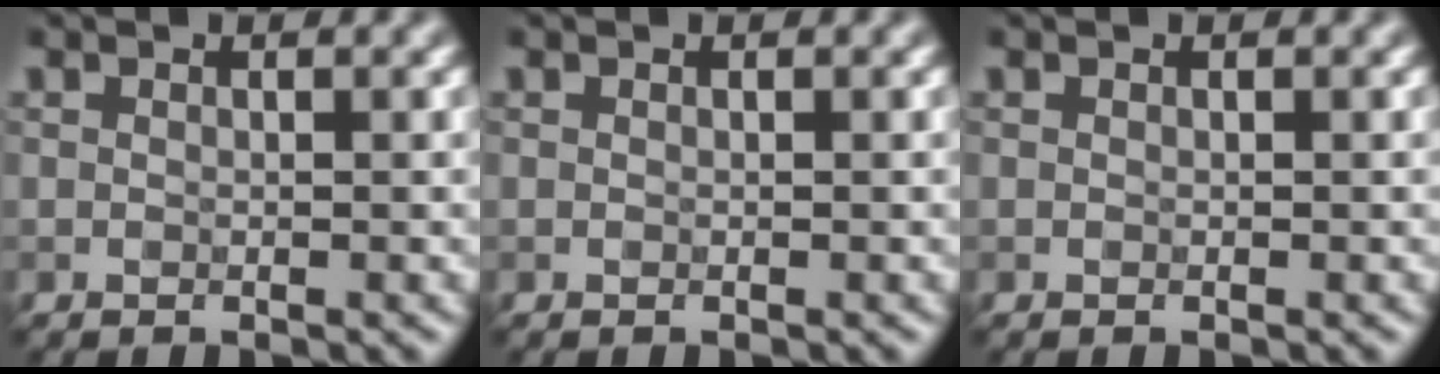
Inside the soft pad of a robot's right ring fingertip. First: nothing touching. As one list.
[{"total": 0.0}, {"total": 0.0}]